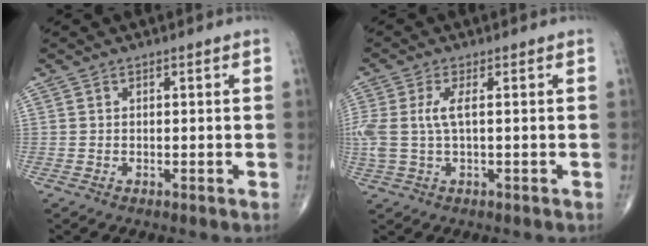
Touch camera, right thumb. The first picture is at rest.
{"total": 5.5, "force": [0.7, 1.9, 5.2], "torque": [-0.152, 0.011, 0.015]}